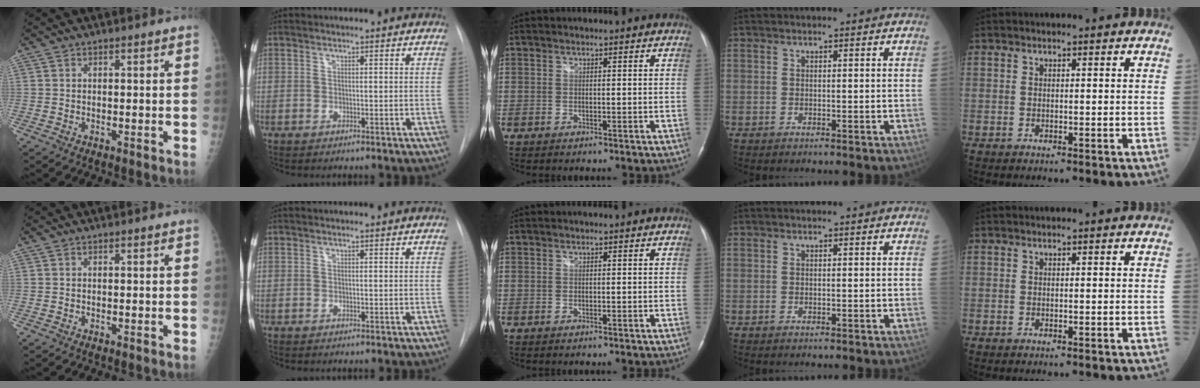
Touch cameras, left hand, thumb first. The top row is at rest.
{}